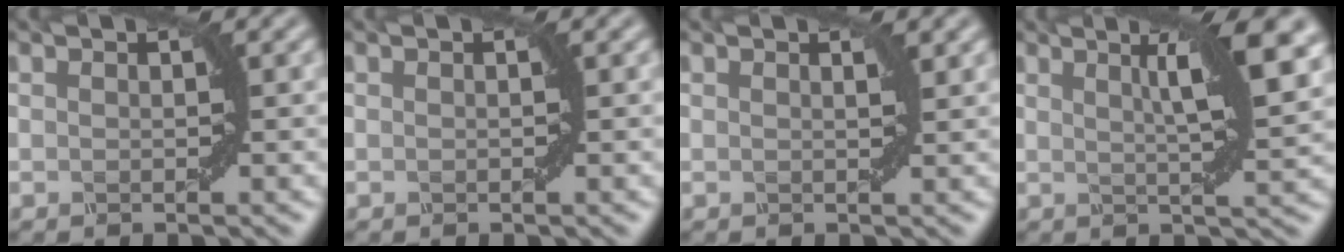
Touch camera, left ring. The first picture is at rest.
{"total": 0.0}
{"total": 0.7, "force": [0.6, 0.1, 0.4], "torque": [-0.006, 0.000, 0.006]}
{"total": 6.6, "force": [2.4, 1.3, 6.0], "torque": [-0.074, 0.007, 0.039]}